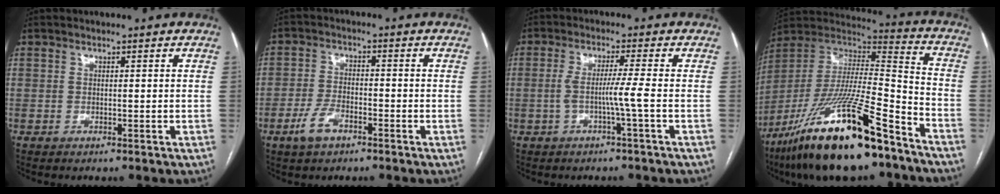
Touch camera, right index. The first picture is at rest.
{"total": 5.1, "force": [-3.0, 2.6, 3.3], "torque": [-0.072, 0.000, -0.055]}
{"total": 4.3, "force": [-1.1, -1.1, 4.0], "torque": [-0.073, 0.005, -0.017]}
{"total": 26.0, "force": [-17.4, 3.6, 19.0], "torque": [-0.338, -0.033, -0.309]}